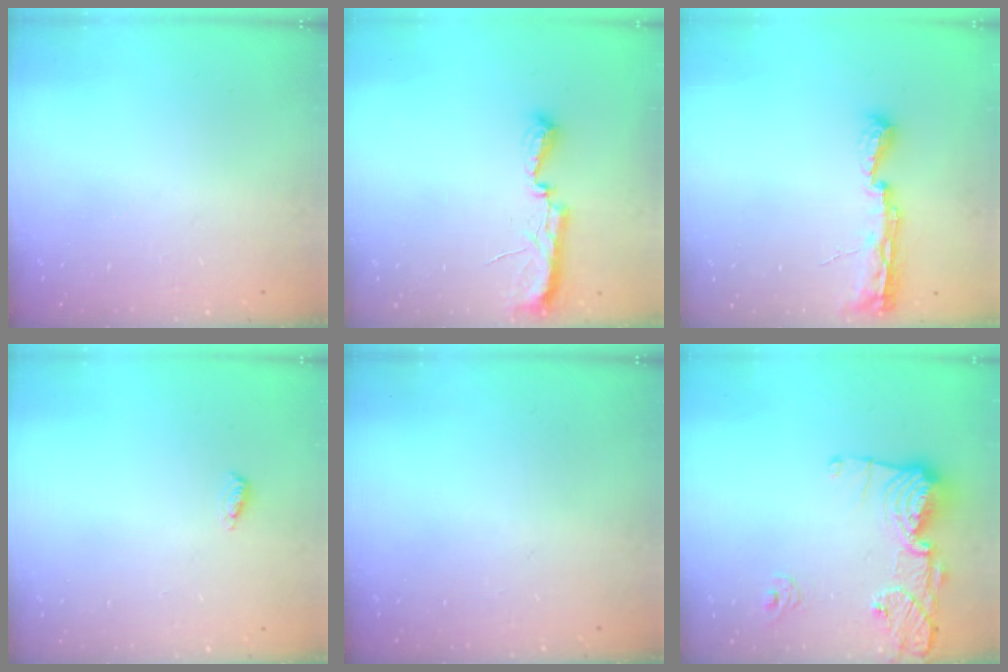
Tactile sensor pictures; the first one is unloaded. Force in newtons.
{"total": 7.6, "press": 7.6, "slide": 0.7}
{"total": 8.9, "press": 8.5, "slide": 2.3}
{"total": 3.8, "press": 3.6, "slide": 1.2}
{"total": 0.0}
{"total": 15.9, "press": 15.9, "slide": 1.5}